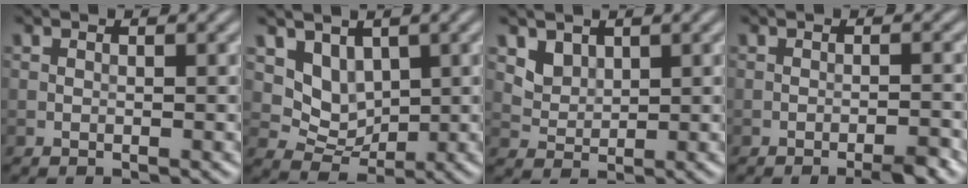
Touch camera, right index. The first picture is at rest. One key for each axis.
{"total": 3.9, "fx": 1.5, "fy": 3.0, "fz": 2.1, "tx": -0.038, "ty": -0.014, "tz": 0.029}
{"total": 2.2, "fx": 1.4, "fy": 1.6, "fz": 0.8, "tx": -0.023, "ty": -0.016, "tz": 0.044}
{"total": 2.5, "fx": -1.8, "fy": 0.3, "fz": 1.6, "tx": -0.020, "ty": 0.004, "tz": -0.031}